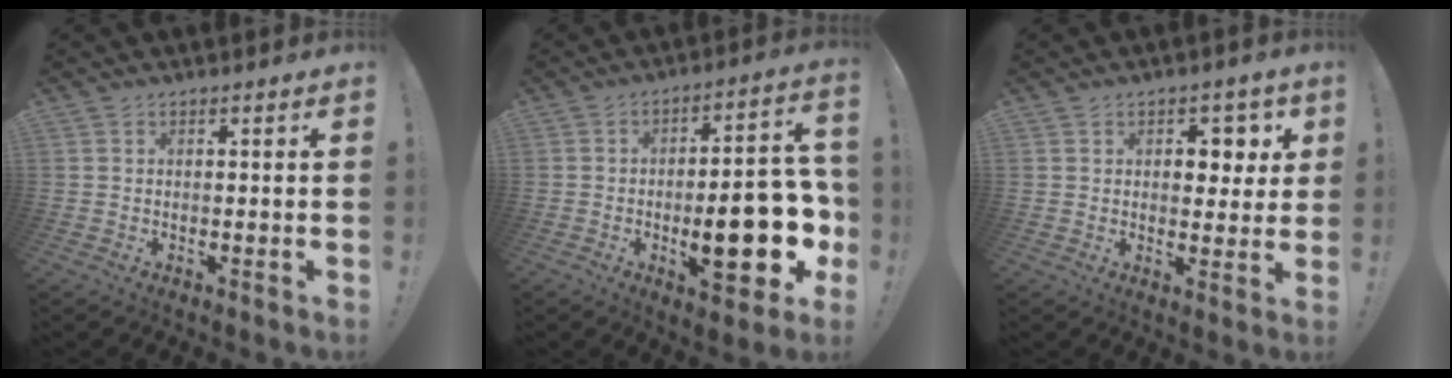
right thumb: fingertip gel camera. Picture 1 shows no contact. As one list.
[{"total": 20.5, "force": [-4.8, 6.8, 18.8], "torque": [-0.254, 0.007, -0.068]}, {"total": 6.4, "force": [2.6, 4.6, 3.6], "torque": [-0.038, -0.013, 0.041]}]